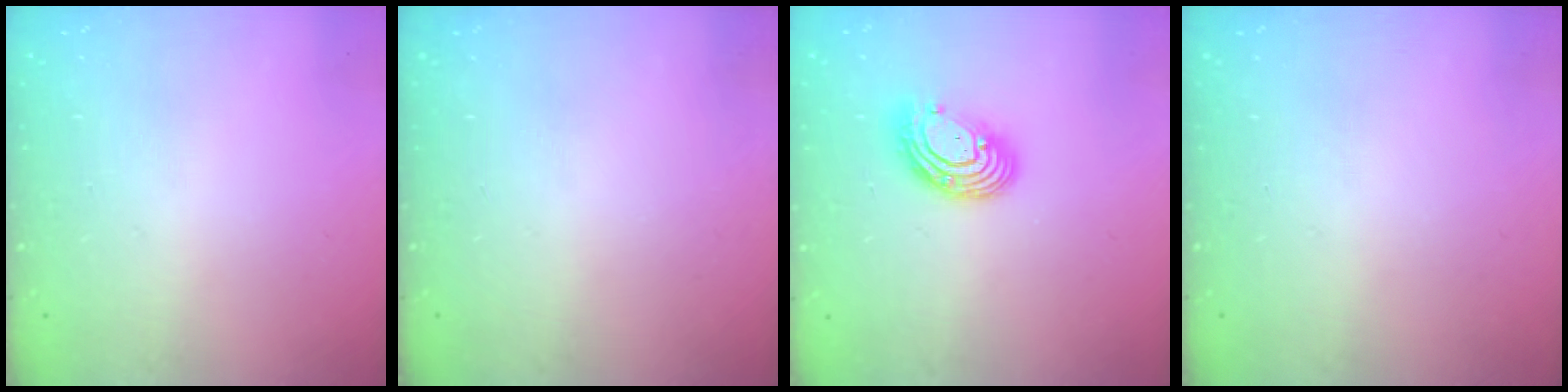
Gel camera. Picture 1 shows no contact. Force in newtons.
{"total": 0.0}
{"total": 10.5, "press": 10.4, "slide": 1.1}
{"total": 0.0}